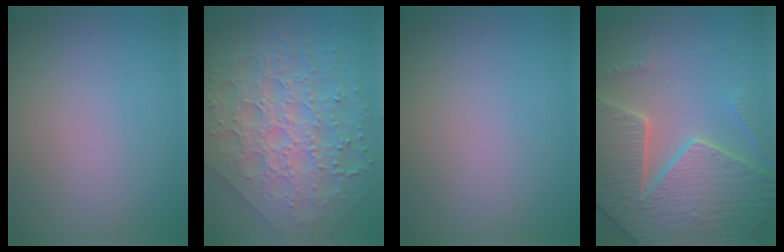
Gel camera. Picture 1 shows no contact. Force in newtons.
{"total": 8.1, "press": 6.5, "slide": 4.9}
{"total": 0.0}
{"total": 7.5, "press": 7.3, "slide": 2.0}